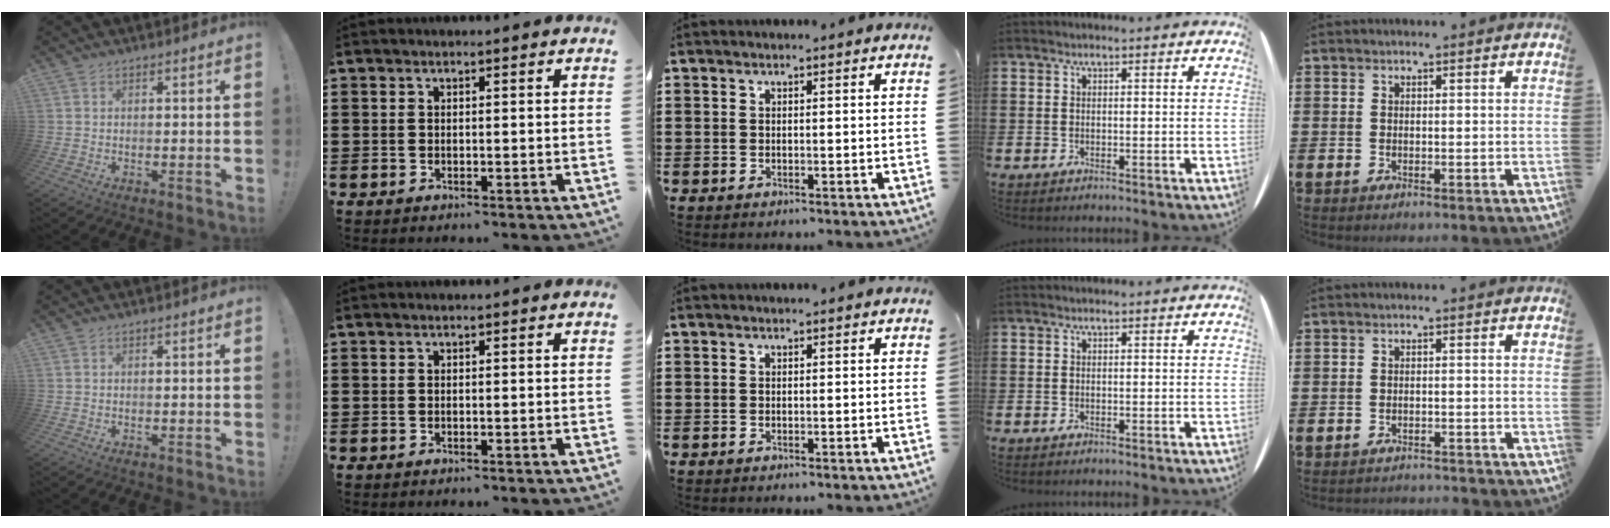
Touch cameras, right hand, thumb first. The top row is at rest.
{"little": {"total": 1.1, "force": [-1.1, 0.0, 0.0], "torque": [-0.003, 0.002, -0.023]}}